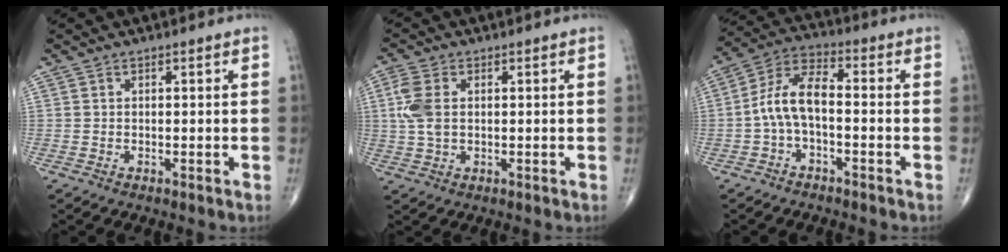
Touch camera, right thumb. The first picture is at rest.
{"total": 6.0, "force": [0.9, 3.6, 4.7], "torque": [-0.118, 0.006, 0.016]}
{"total": 8.6, "force": [-1.5, 4.1, 7.5], "torque": [-0.146, 0.039, -0.039]}